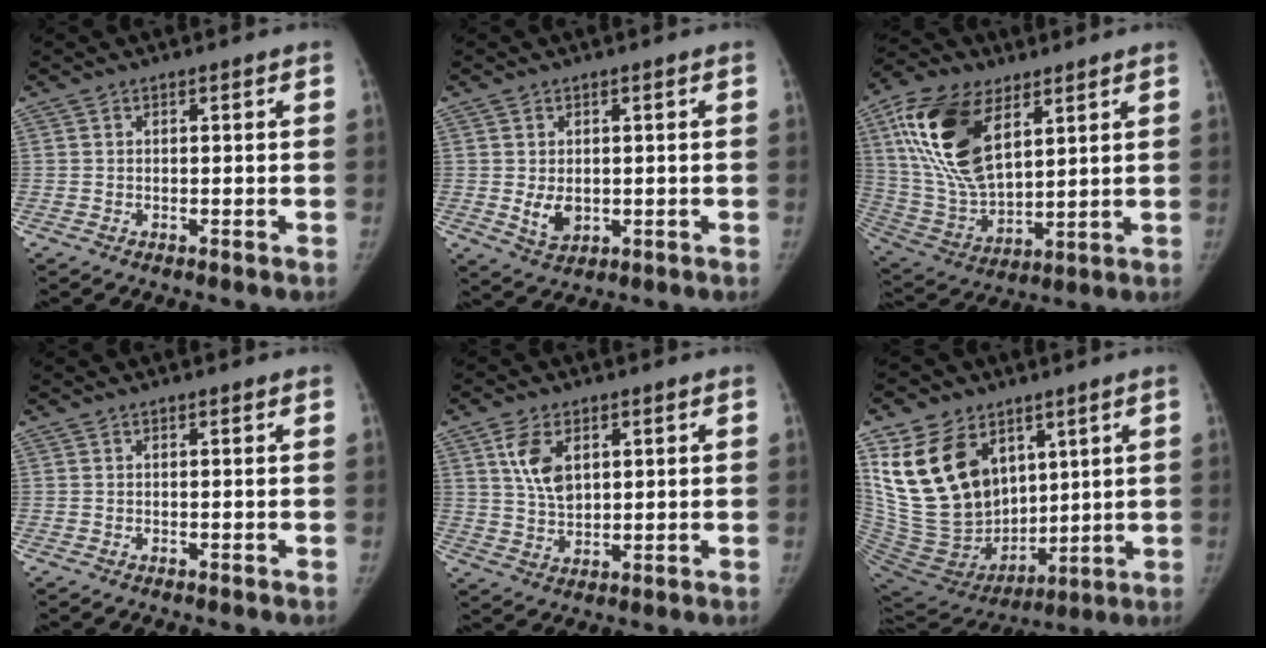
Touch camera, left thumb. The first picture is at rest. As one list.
[{"total": 4.7, "force": [-0.3, 3.4, 3.2], "torque": [-0.043, -0.005, 0.006]}, {"total": 20.5, "force": [8.5, 10.8, 15.2], "torque": [-0.282, -0.029, 0.166]}, {"total": 0.0}, {"total": 7.6, "force": [2.6, 4.7, 5.4], "torque": [-0.085, -0.010, 0.054]}, {"total": 22.7, "force": [9.1, 15.8, 13.5], "torque": [-0.233, -0.031, 0.190]}]